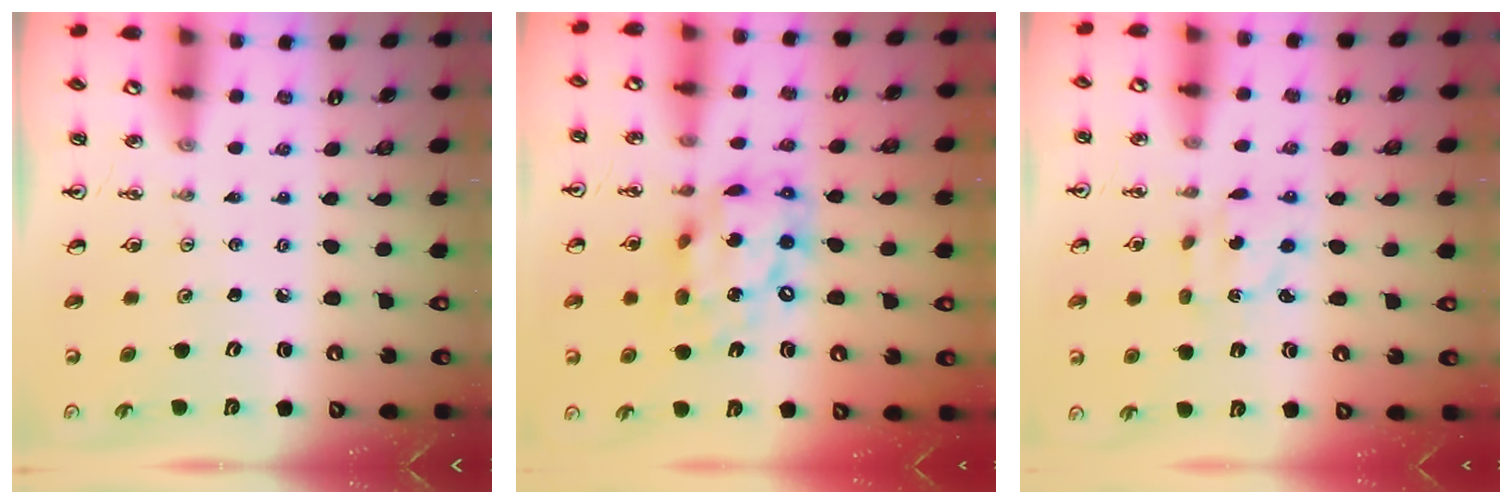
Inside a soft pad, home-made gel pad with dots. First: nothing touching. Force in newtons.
{"total": 14.5, "press": 14.4, "slide": 1.1}
{"total": 3.6, "press": 3.5, "slide": 0.9}